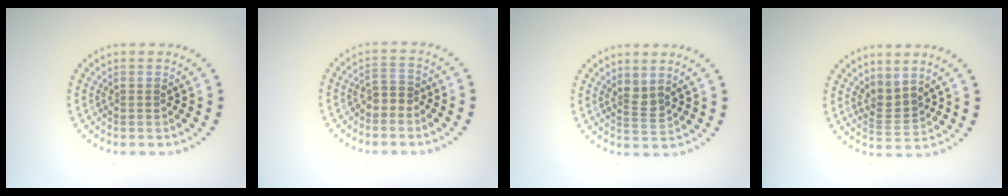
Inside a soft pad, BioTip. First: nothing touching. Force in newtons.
{"total": 1.7, "press": 1.4, "slide": 0.9}
{"total": 1.7, "press": 1.3, "slide": 1.1}
{"total": 2.3, "press": 1.5, "slide": 1.7}